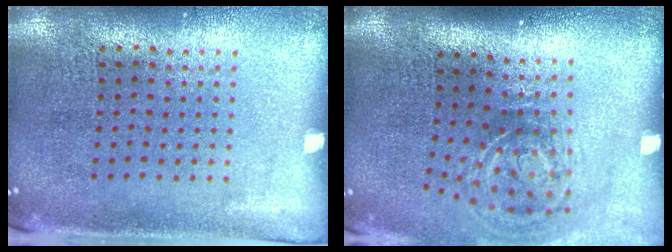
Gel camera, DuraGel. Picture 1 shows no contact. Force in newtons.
{"total": 2.0, "press": 1.3, "slide": 1.6}